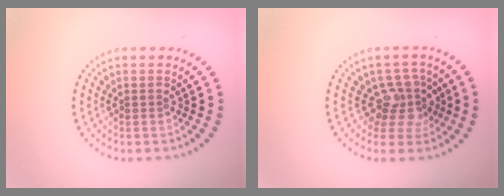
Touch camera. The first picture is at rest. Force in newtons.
{"total": 3.1, "press": 2.6, "slide": 1.6}